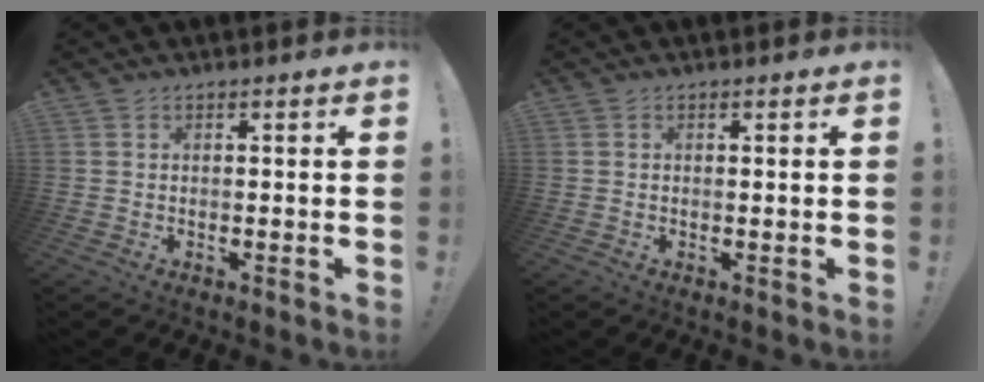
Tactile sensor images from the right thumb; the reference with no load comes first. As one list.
[{"total": 0.0}]